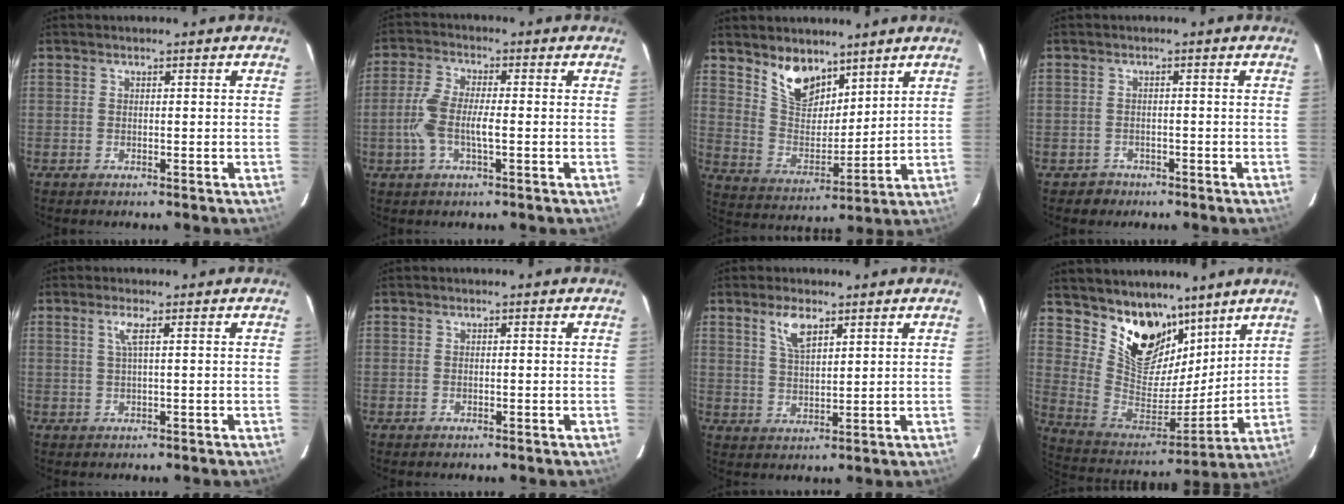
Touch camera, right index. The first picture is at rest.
{"total": 7.2, "force": [-1.5, 2.1, 6.7], "torque": [-0.145, 0.003, -0.031]}
{"total": 10.5, "force": [7.6, 5.3, 5.0], "torque": [-0.093, 0.001, 0.151]}
{"total": 2.7, "force": [-1.5, 2.2, -0.1], "torque": [-0.004, 0.009, -0.021]}
{"total": 2.0, "force": [0.6, -0.4, 1.9], "torque": [-0.037, -0.001, 0.012]}
{"total": 0.0}
{"total": 5.4, "force": [3.2, 2.1, 3.8], "torque": [-0.069, 0.004, 0.064]}
{"total": 17.1, "force": [11.9, 9.9, 7.5], "torque": [-0.161, -0.015, 0.226]}